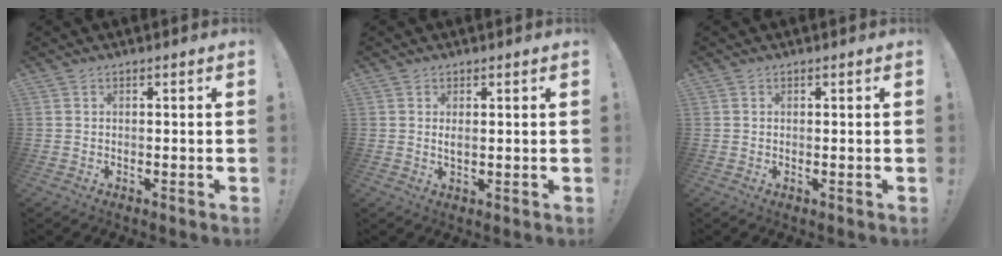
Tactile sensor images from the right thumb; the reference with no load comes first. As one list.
[{"total": 1.7, "force": [0.7, 0.5, 1.4], "torque": [-0.023, -0.002, 0.011]}, {"total": 0.0}]